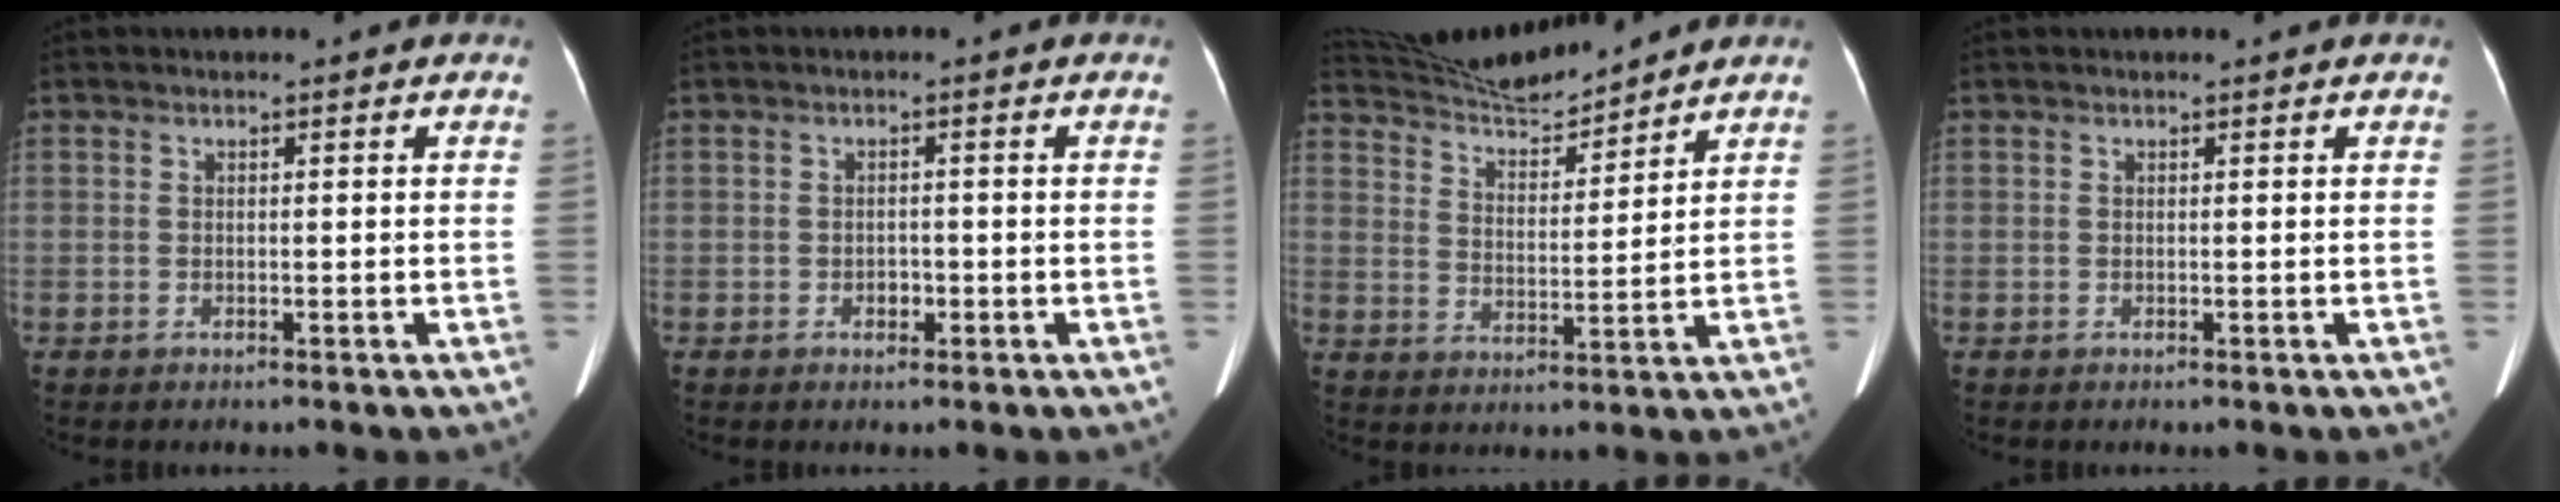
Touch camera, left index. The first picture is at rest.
{"total": 1.2, "force": [-0.7, 0.8, 0.5], "torque": [-0.012, -0.001, -0.010]}
{"total": 10.8, "force": [10.6, 0.2, 2.4], "torque": [-0.057, 0.007, 0.189]}
{"total": 1.1, "force": [1.1, 0.1, 0.4], "torque": [-0.009, 0.016, 0.015]}